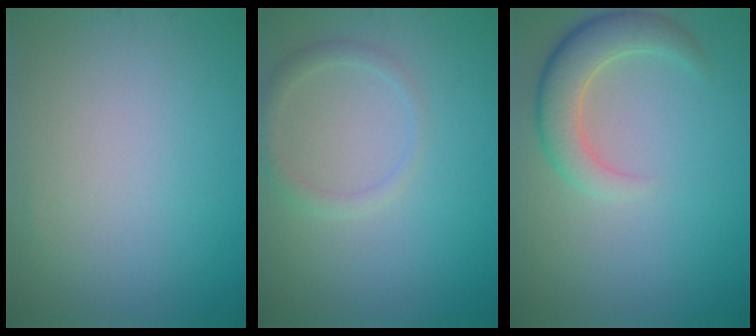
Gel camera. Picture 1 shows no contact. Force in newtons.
{"total": 1.7, "press": 1.7, "slide": 0.1}
{"total": 4.4, "press": 4.3, "slide": 0.5}